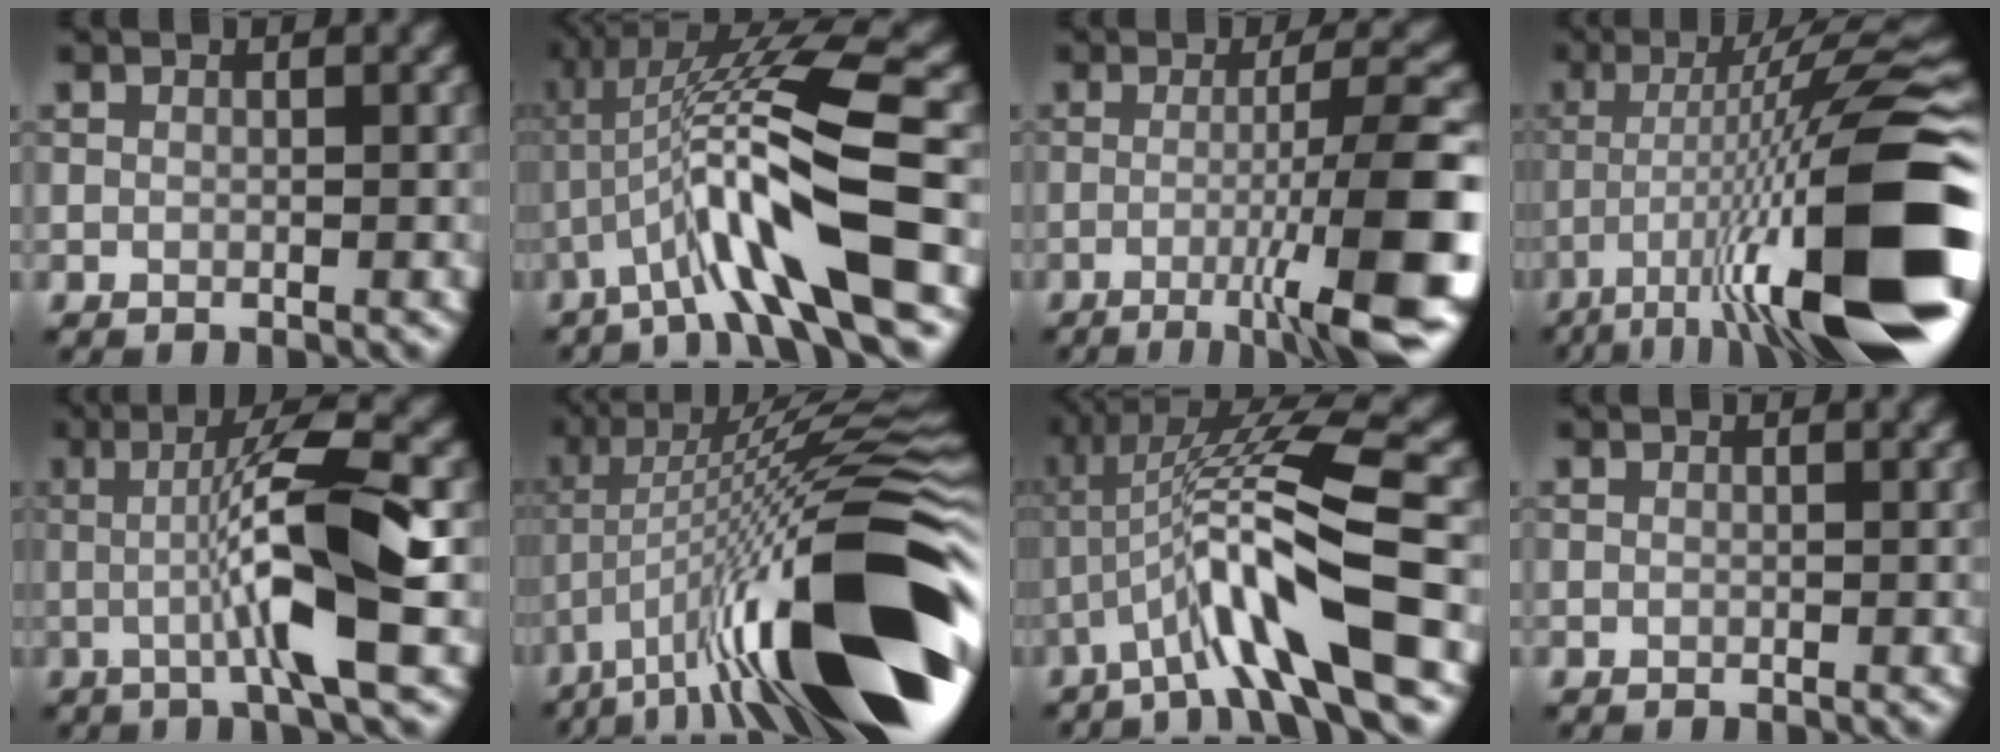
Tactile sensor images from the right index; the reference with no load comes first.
{"total": 10.3, "force": [-3.3, 1.5, 9.7], "torque": [-0.171, 0.017, -0.061]}
{"total": 11.1, "force": [-3.6, 1.6, 10.4], "torque": [-0.135, 0.008, -0.058]}
{"total": 16.6, "force": [-6.2, 2.9, 15.1], "torque": [-0.245, 0.017, -0.098]}
{"total": 8.6, "force": [-0.5, 1.3, 8.5], "torque": [-0.130, 0.002, -0.012]}
{"total": 19.8, "force": [-6.8, 5.6, 17.7], "torque": [-0.284, 0.028, -0.130]}
{"total": 9.5, "force": [-3.6, 1.1, 8.7], "torque": [-0.158, 0.019, -0.069]}
{"total": 0.0}